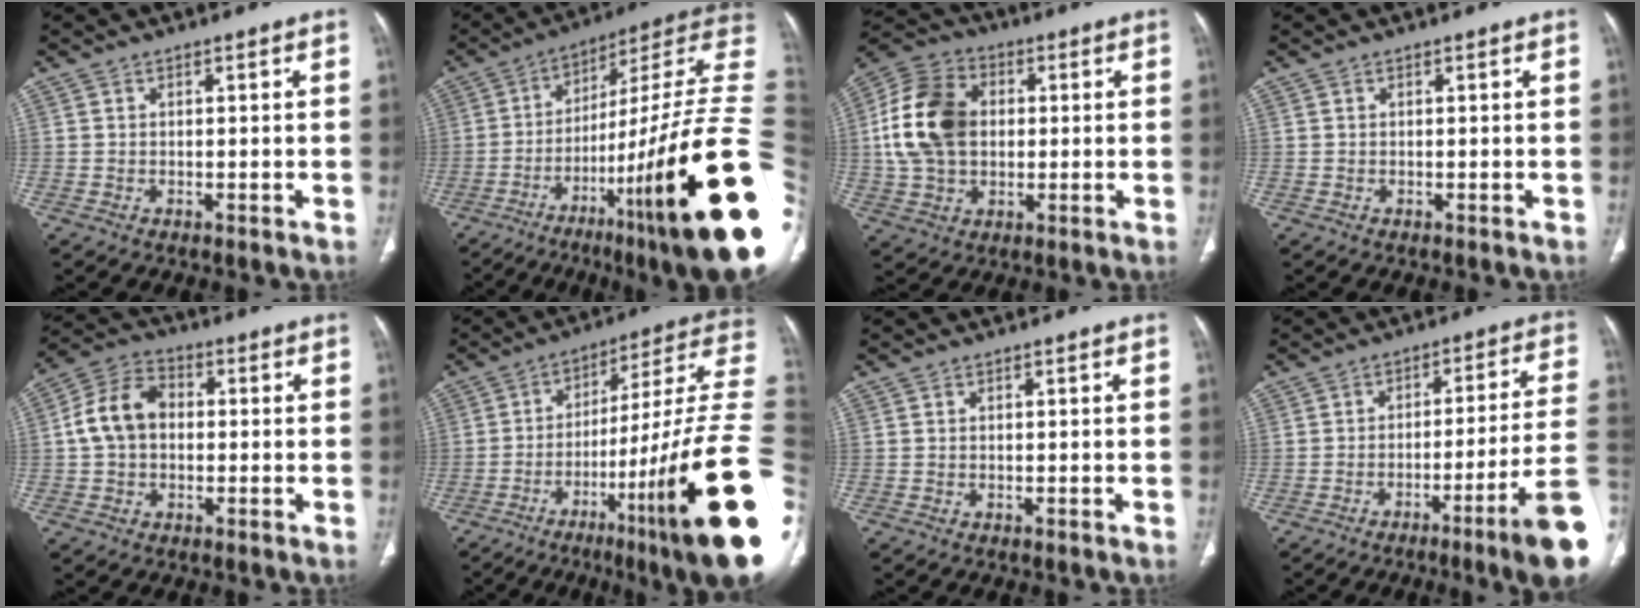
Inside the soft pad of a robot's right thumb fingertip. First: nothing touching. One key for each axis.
{"total": 35.4, "fx": -9.0, "fy": 8.0, "fz": 33.3, "tx": -0.385, "ty": 0.061, "tz": -0.140}
{"total": 16.4, "fx": 1.5, "fy": 11.8, "fz": 11.3, "tx": -0.202, "ty": 0.020, "tz": 0.023}
{"total": 0.0}
{"total": 9.9, "fx": 0.3, "fy": 7.3, "fz": 6.6, "tx": -0.116, "ty": 0.029, "tz": -0.005}
{"total": 27.3, "fx": -8.9, "fy": 3.7, "fz": 25.6, "tx": -0.303, "ty": 0.041, "tz": -0.131}
{"total": 0.0}
{"total": 15.0, "fx": -6.5, "fy": -0.7, "fz": 13.5, "tx": -0.156, "ty": 0.035, "tz": -0.097}